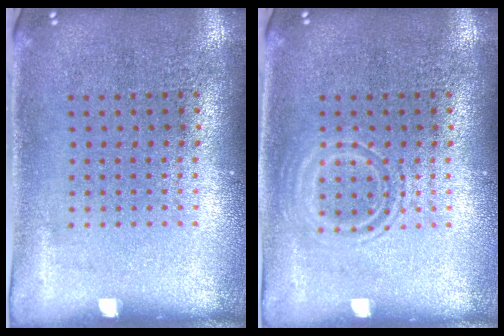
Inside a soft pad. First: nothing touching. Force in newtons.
{"total": 1.9, "press": 1.9, "slide": 0.3}